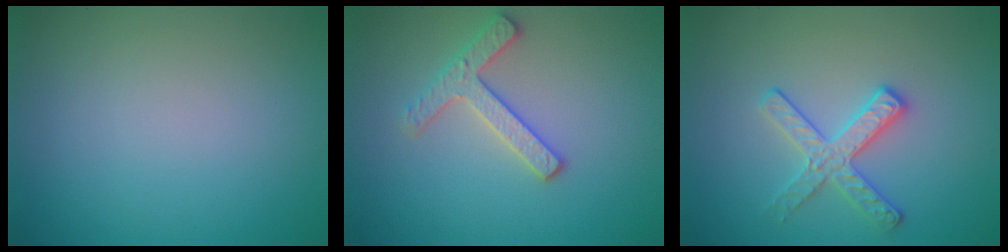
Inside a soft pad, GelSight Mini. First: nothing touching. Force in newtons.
{"total": 2.7, "press": 2.6, "slide": 0.7}
{"total": 2.8, "press": 2.7, "slide": 0.5}